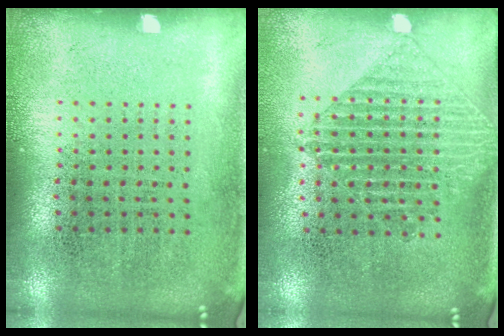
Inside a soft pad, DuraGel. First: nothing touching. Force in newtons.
{"total": 1.3, "press": 1.1, "slide": 0.6}